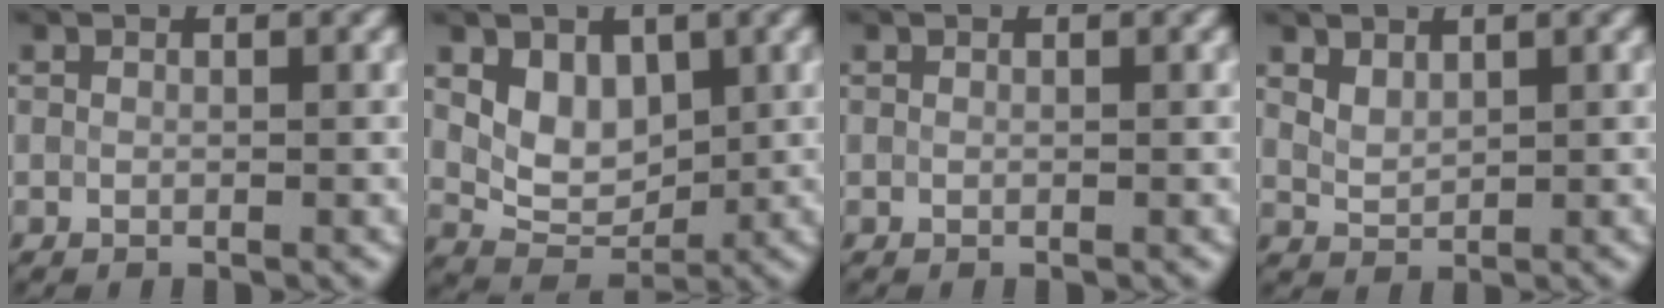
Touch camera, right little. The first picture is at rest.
{"total": 3.8, "force": [1.4, 2.6, 2.4], "torque": [-0.048, -0.009, 0.024]}
{"total": 0.0}
{"total": 1.6, "force": [1.2, 0.8, 0.8], "torque": [-0.020, 0.002, 0.029]}